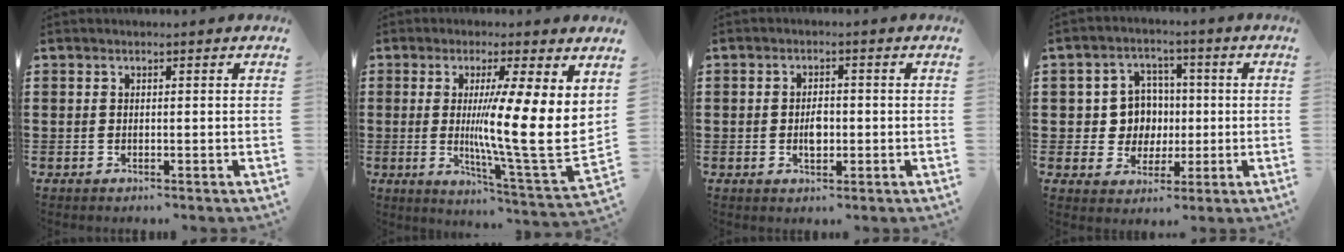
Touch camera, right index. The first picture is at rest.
{"total": 12.8, "force": [2.2, 1.1, 12.6], "torque": [-0.196, -0.048, 0.032]}
{"total": 3.0, "force": [-0.4, 1.5, 2.5], "torque": [-0.039, -0.001, -0.008]}
{"total": 6.7, "force": [0.3, 6.2, 2.6], "torque": [-0.067, 0.017, 0.006]}